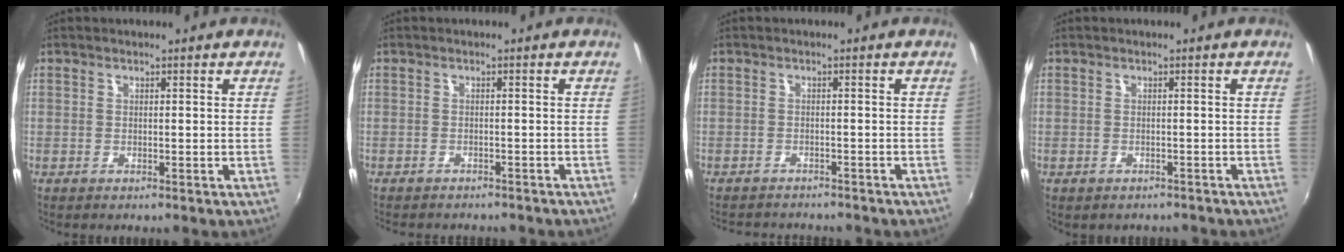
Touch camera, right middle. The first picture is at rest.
{"total": 5.2, "force": [-4.7, 1.4, 1.8], "torque": [-0.045, -0.015, -0.063]}
{"total": 6.8, "force": [-6.2, 1.7, 2.1], "torque": [-0.053, -0.012, -0.087]}
{"total": 3.1, "force": [-2.7, 1.3, 1.0], "torque": [-0.024, -0.016, -0.032]}